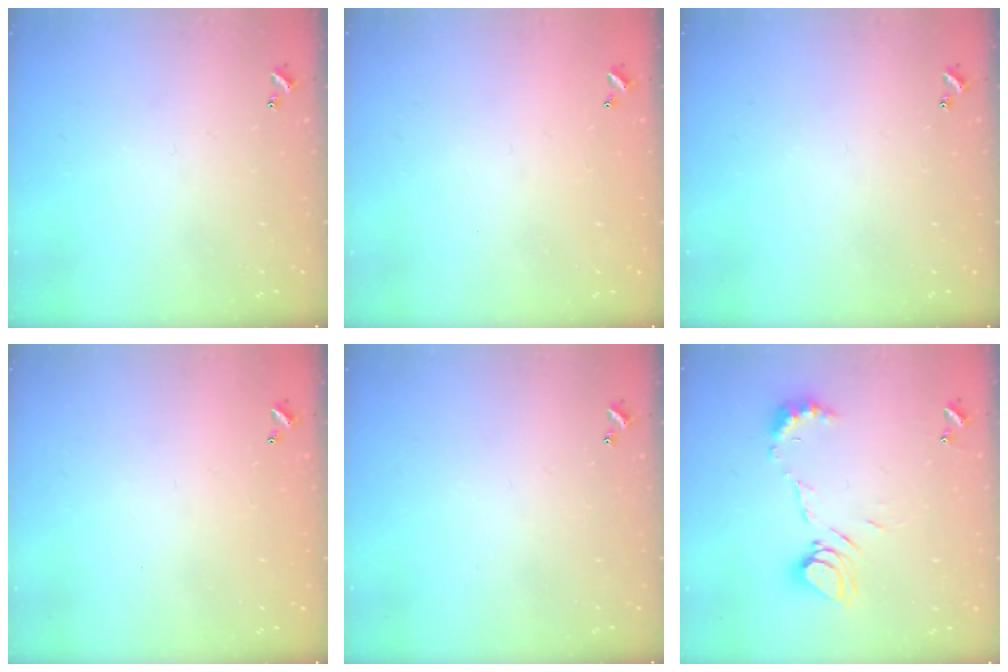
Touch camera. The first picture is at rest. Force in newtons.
{"total": 2.9, "press": 2.9, "slide": 0.1}
{"total": 0.0}
{"total": 2.7, "press": 2.7, "slide": 0.1}
{"total": 0.0}
{"total": 9.3, "press": 9.3, "slide": 1.0}